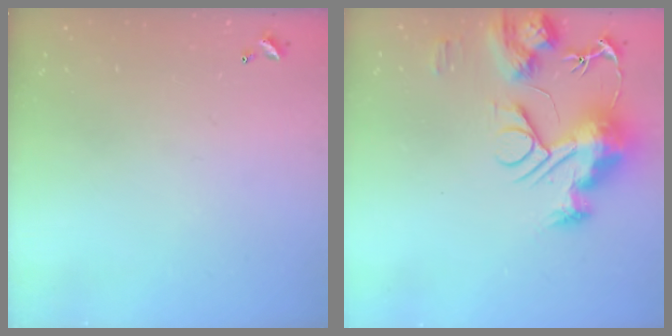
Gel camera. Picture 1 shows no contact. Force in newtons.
{"total": 14.8, "press": 14.7, "slide": 1.3}